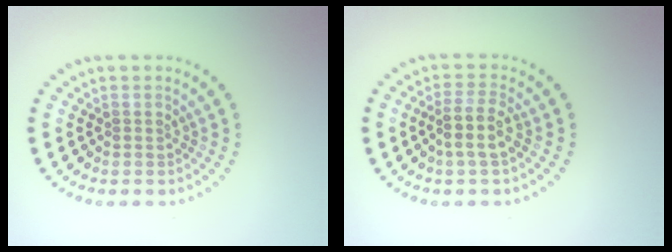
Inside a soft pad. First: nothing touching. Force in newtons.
{"total": 2.6, "press": 2.2, "slide": 1.4}